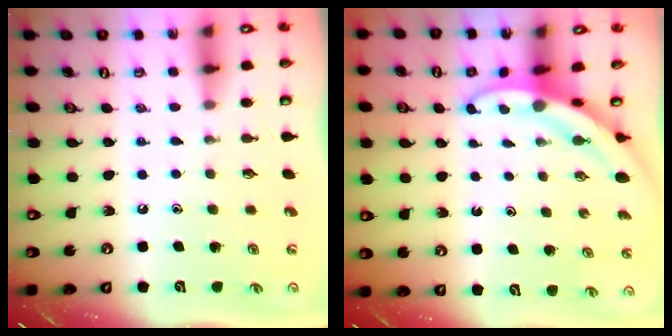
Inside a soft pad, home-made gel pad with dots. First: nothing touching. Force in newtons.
{"total": 3.1, "press": 3.1, "slide": 0.3}